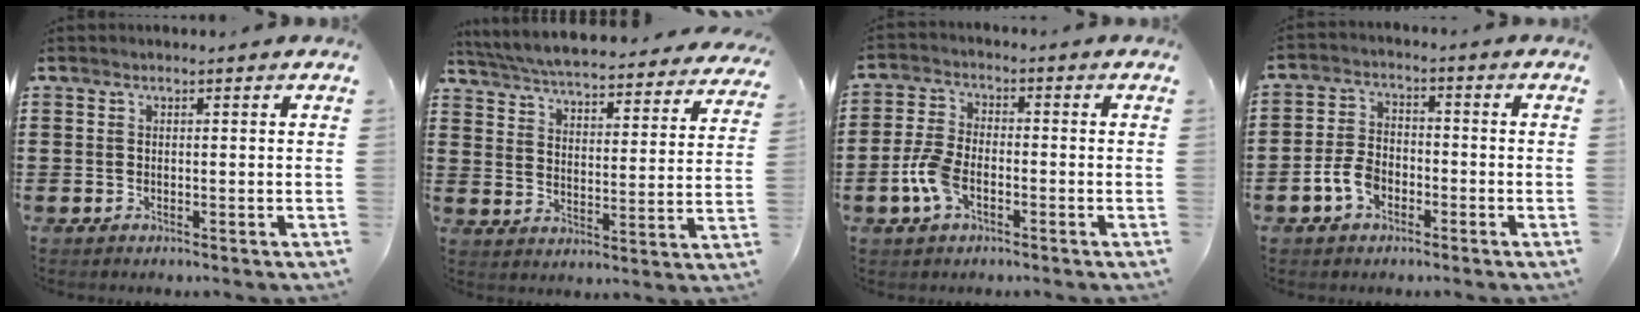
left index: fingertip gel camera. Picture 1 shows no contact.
{"total": 5.4, "force": [5.3, -0.3, 1.2], "torque": [-0.050, -0.042, 0.089]}
{"total": 6.2, "force": [-2.4, 3.1, 4.8], "torque": [-0.113, 0.001, -0.049]}
{"total": 5.1, "force": [-2.6, 3.1, 3.1], "torque": [-0.082, 0.003, -0.055]}